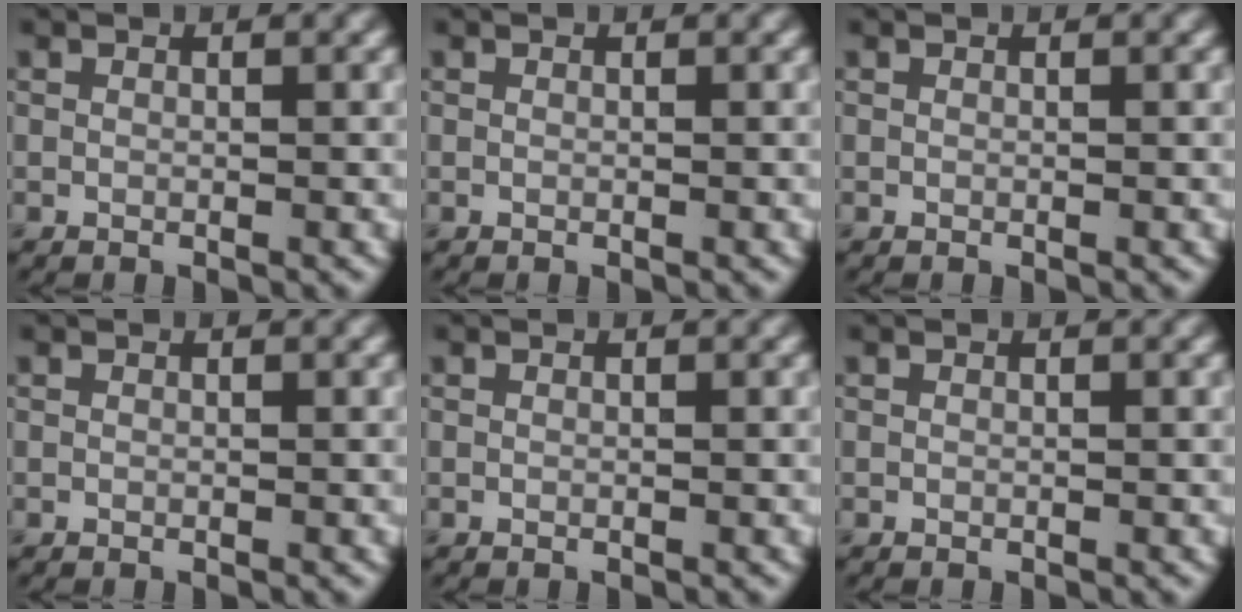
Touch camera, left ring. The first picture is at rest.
{"total": 0.0}
{"total": 0.0}
{"total": 0.0}
{"total": 0.0}
{"total": 0.0}